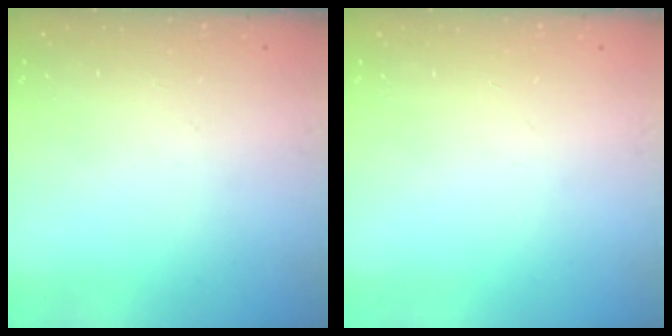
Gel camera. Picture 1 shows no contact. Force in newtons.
{"total": 0.0}